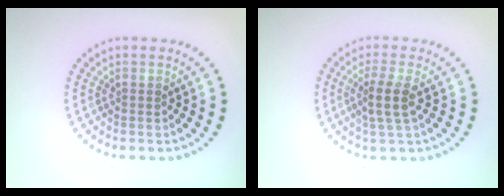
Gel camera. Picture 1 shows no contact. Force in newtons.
{"total": 2.5, "press": 2.1, "slide": 1.4}